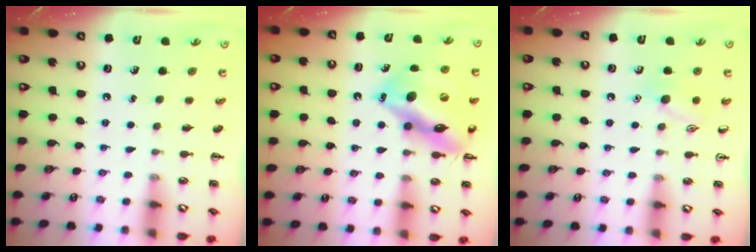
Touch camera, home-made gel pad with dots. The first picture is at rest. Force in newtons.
{"total": 16.9, "press": 16.7, "slide": 3.0}
{"total": 8.3, "press": 8.2, "slide": 1.4}